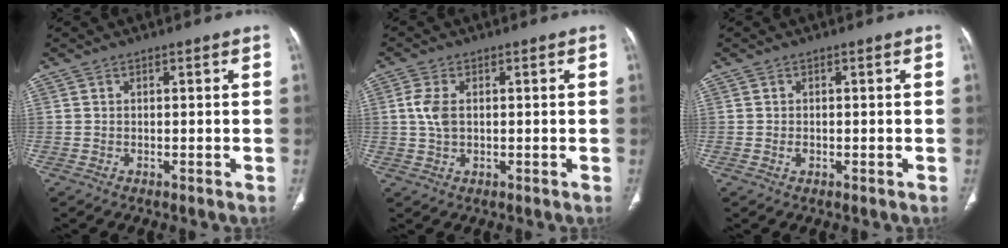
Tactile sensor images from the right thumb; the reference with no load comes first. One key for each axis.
{"total": 4.2, "fx": 0.4, "fy": 2.4, "fz": 3.4, "tx": -0.086, "ty": 0.004, "tz": 0.008}
{"total": 0.8, "fx": -0.2, "fy": 0.6, "fz": 0.5, "tx": -0.009, "ty": 0.002, "tz": -0.004}